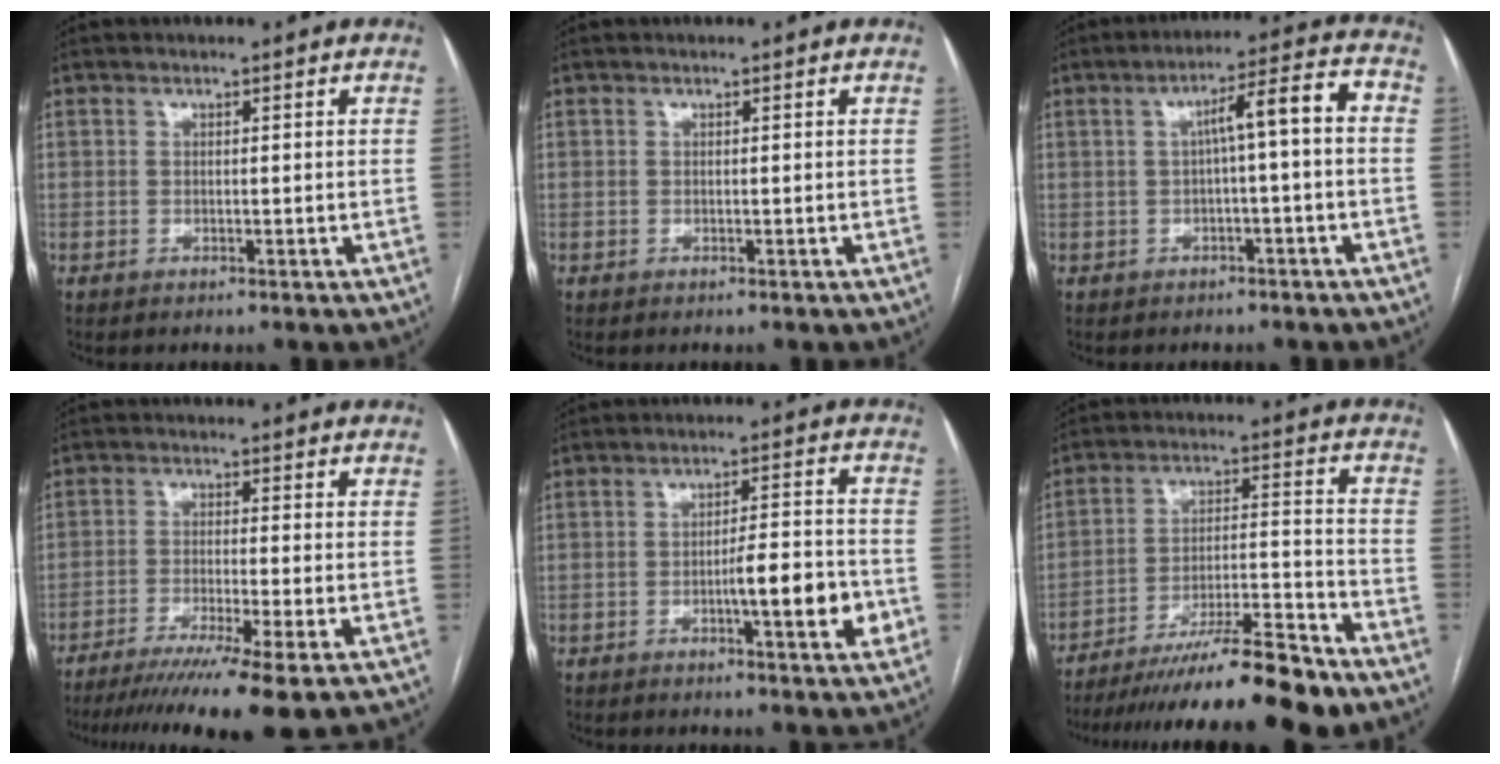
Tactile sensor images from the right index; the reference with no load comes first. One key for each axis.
{"total": 0.0}
{"total": 7.0, "fx": -0.1, "fy": 0.5, "fz": 6.9, "tx": -0.102, "ty": 0.031, "tz": 0.000}
{"total": 13.5, "fx": -9.7, "fy": -0.5, "fz": 9.3, "tx": -0.139, "ty": -0.034, "tz": -0.152}
{"total": 8.2, "fx": -2.6, "fy": 1.1, "fz": 7.7, "tx": -0.112, "ty": 0.007, "tz": -0.036}
{"total": 16.7, "fx": -13.8, "fy": -0.2, "fz": 9.3, "tx": -0.147, "ty": -0.007, "tz": -0.227}